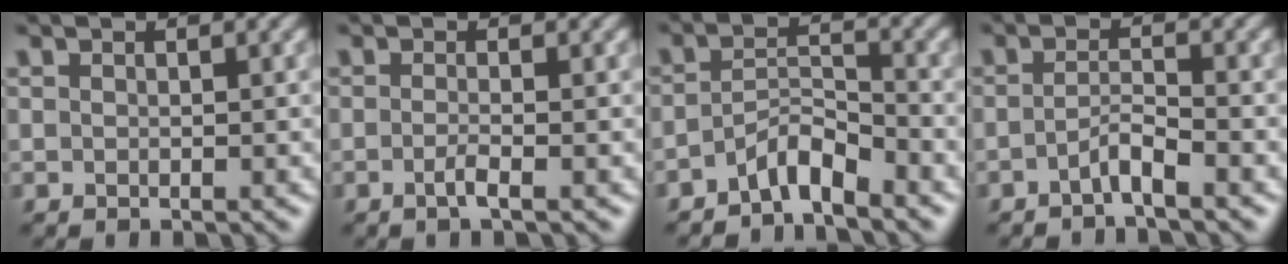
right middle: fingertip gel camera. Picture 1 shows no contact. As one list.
[{"total": 1.5, "force": [-0.5, 0.3, 1.3], "torque": [-0.023, -0.002, -0.015]}, {"total": 3.1, "force": [-2.5, 0.7, 1.7], "torque": [-0.030, 0.011, -0.052]}, {"total": 1.9, "force": [-1.3, 0.2, 1.4], "torque": [-0.027, 0.005, -0.030]}]